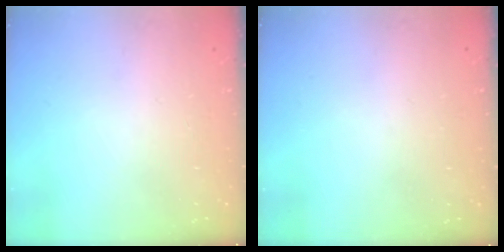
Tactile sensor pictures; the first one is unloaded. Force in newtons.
{"total": 2.8, "press": 2.8, "slide": 0.1}